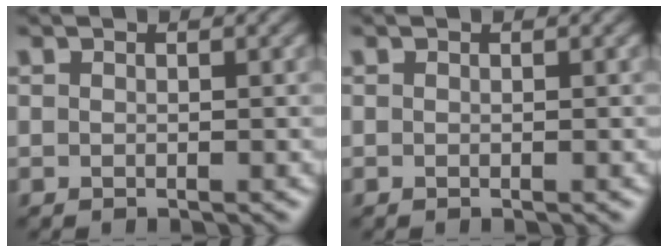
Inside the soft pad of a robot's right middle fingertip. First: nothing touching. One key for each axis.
{"total": 0.0}